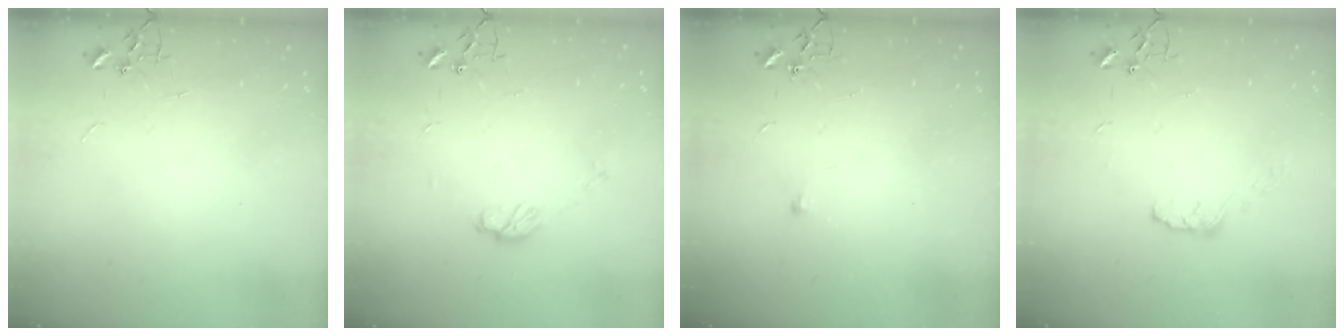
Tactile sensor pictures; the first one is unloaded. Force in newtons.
{"total": 6.7, "press": 6.7, "slide": 0.3}
{"total": 5.0, "press": 5.0, "slide": 0.7}
{"total": 5.2, "press": 5.2, "slide": 0.4}